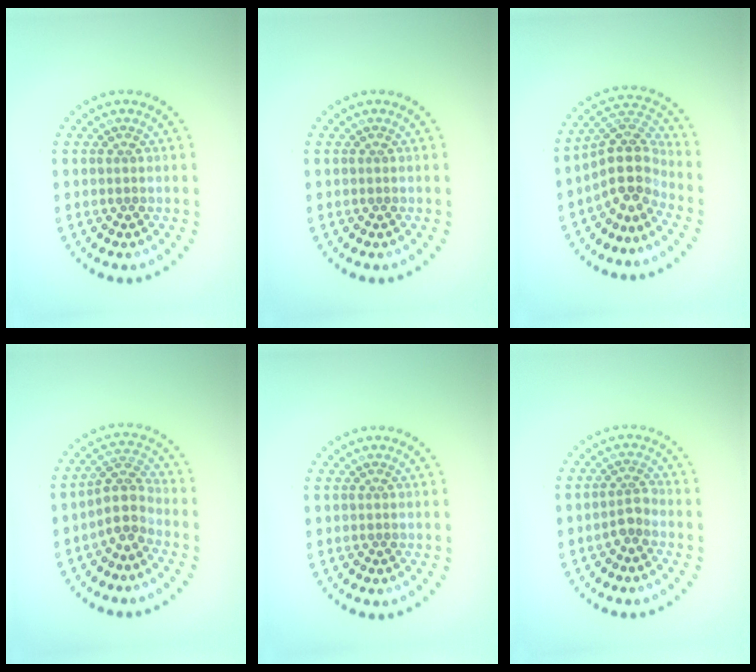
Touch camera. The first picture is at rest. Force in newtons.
{"total": 0.0}
{"total": 4.5, "press": 3.5, "slide": 2.9}
{"total": 3.0, "press": 2.2, "slide": 2.0}
{"total": 0.0}
{"total": 1.8, "press": 1.3, "slide": 1.2}